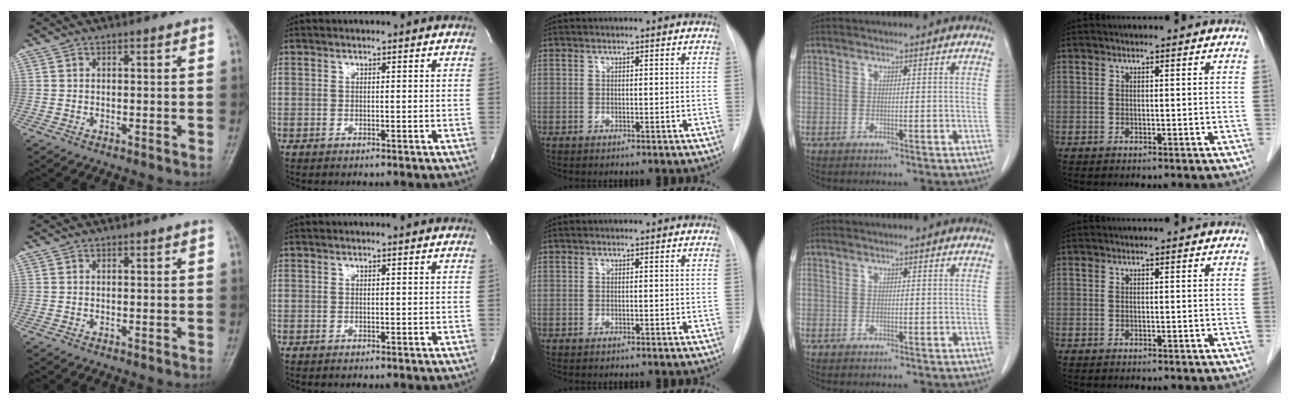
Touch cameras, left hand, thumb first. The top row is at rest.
{}